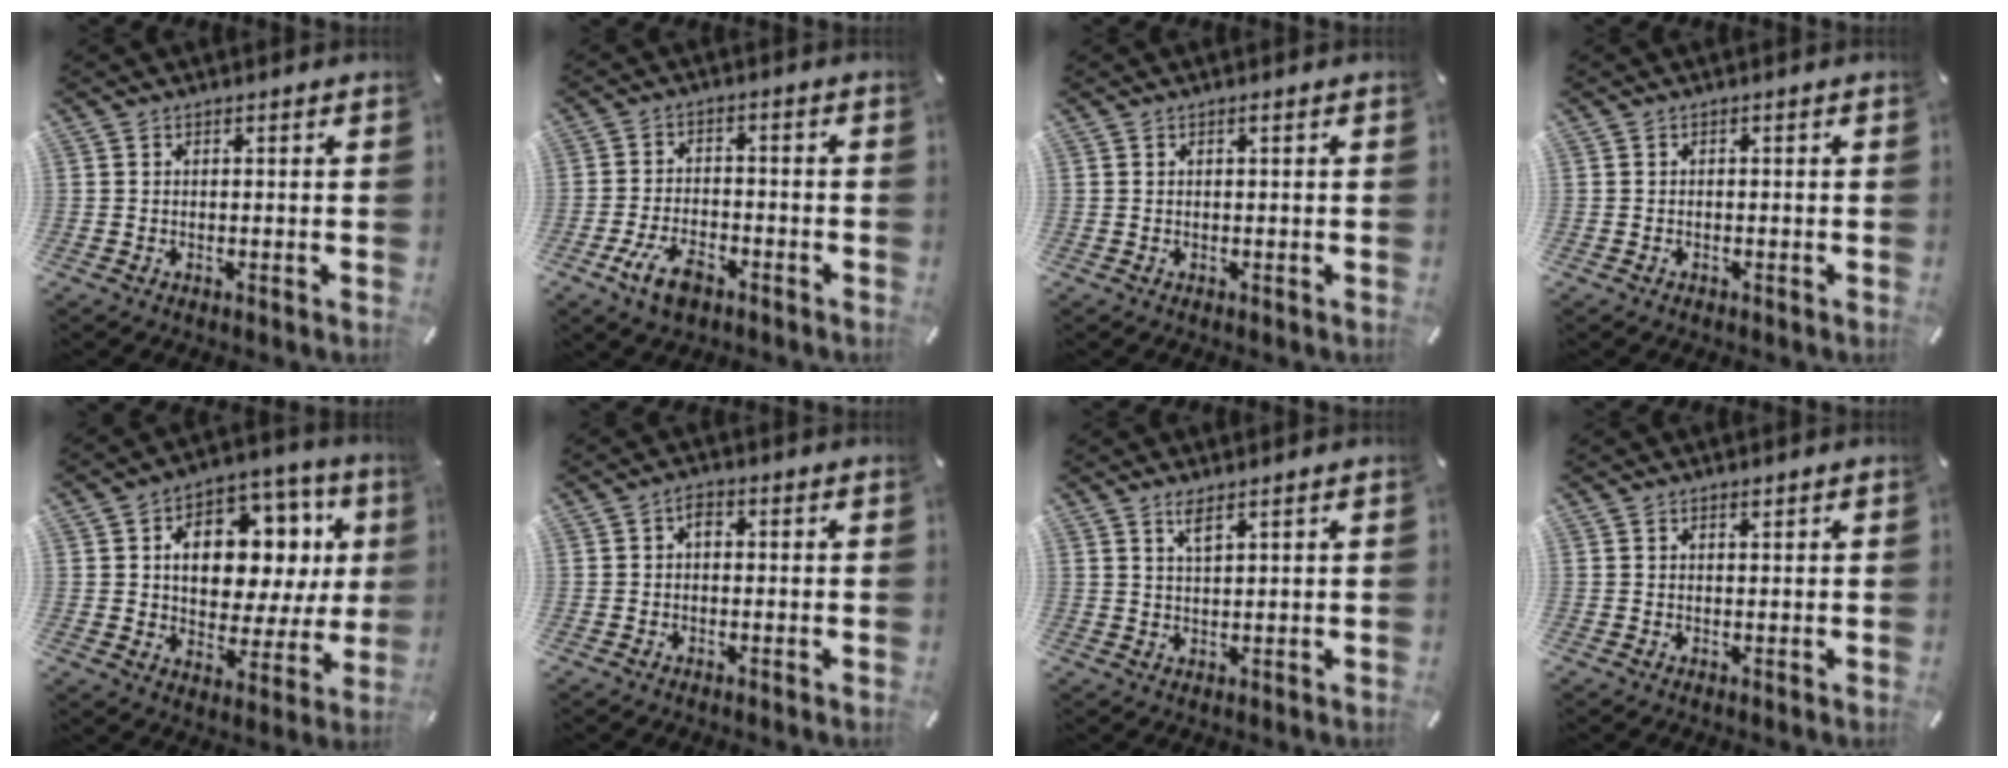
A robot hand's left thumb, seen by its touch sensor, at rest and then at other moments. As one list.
[{"total": 7.7, "force": [-4.0, 4.2, 5.1], "torque": [-0.107, 0.013, -0.073]}, {"total": 0.6, "force": [0.2, 0.0, 0.6], "torque": [-0.010, 0.001, 0.003]}, {"total": 0.5, "force": [-0.4, 0.3, 0.2], "torque": [-0.002, 0.002, -0.009]}, {"total": 14.9, "force": [3.8, 10.3, 10.1], "torque": [-0.150, -0.021, 0.070]}, {"total": 2.0, "force": [-0.1, 1.3, 1.5], "torque": [-0.030, 0.009, -0.004]}, {"total": 2.8, "force": [2.1, 0.4, 1.9], "torque": [-0.041, 0.001, 0.036]}, {"total": 0.7, "force": [0.5, 0.3, 0.4], "torque": [-0.008, 0.000, 0.009]}]